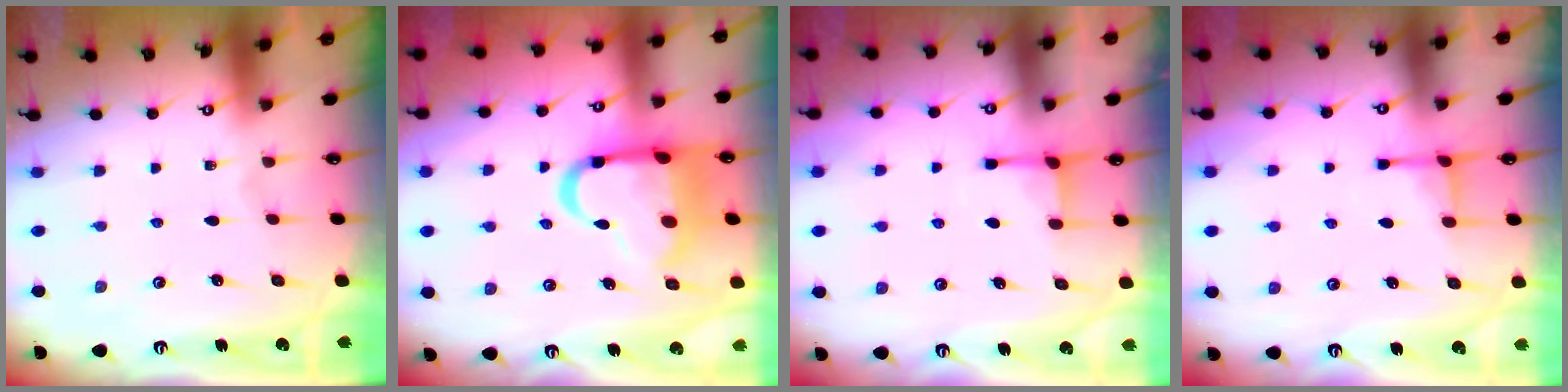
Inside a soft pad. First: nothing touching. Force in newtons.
{"total": 16.4, "press": 16.3, "slide": 1.8}
{"total": 2.4, "press": 2.4, "slide": 0.3}
{"total": 2.6, "press": 2.5, "slide": 0.8}